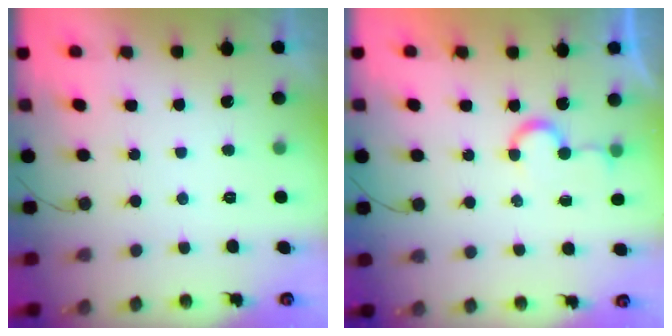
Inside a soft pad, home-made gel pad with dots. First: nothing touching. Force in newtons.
{"total": 4.4, "press": 4.3, "slide": 0.5}